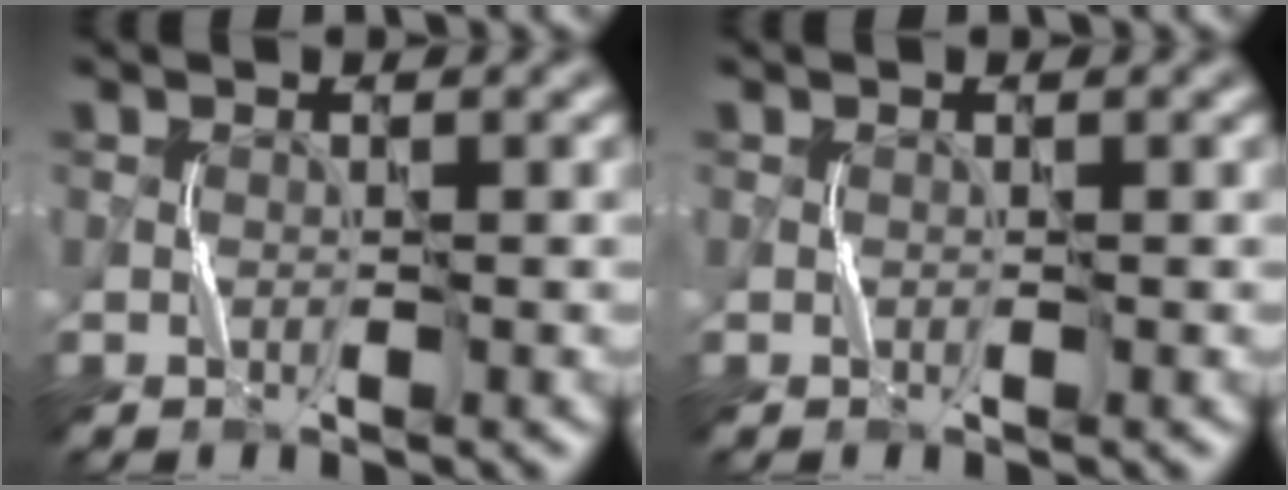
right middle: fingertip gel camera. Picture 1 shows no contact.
{"total": 0.0}